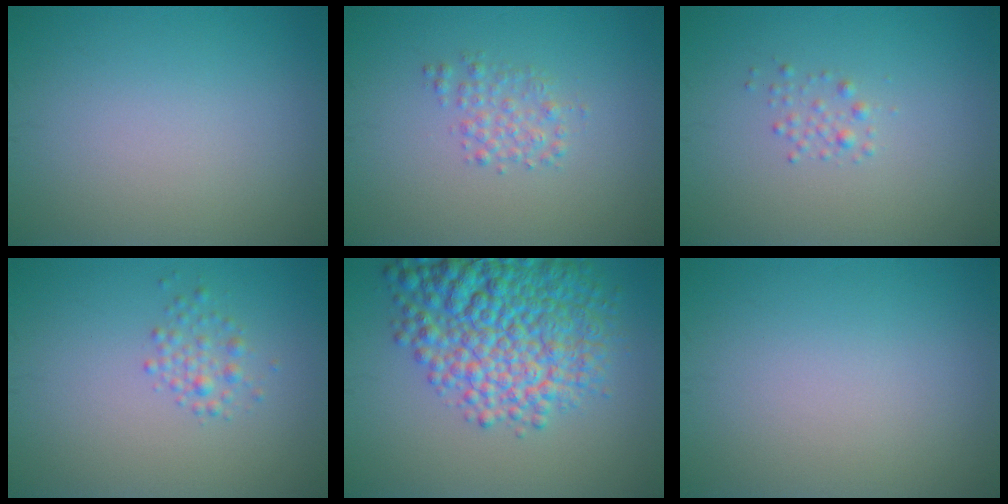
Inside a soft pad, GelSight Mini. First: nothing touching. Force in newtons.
{"total": 1.8, "press": 1.8, "slide": 0.0}
{"total": 1.1, "press": 1.1, "slide": 0.1}
{"total": 1.7, "press": 1.7, "slide": 0.0}
{"total": 9.9, "press": 9.8, "slide": 0.3}
{"total": 0.0}